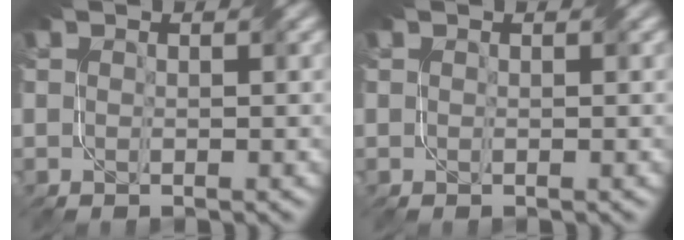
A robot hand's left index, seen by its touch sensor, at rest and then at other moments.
{"total": 0.0}